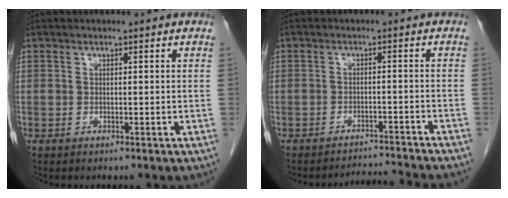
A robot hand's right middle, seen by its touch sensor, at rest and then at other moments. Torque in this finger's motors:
{"motor_torque": [-0.39, -0.23, -0.06, -0.01]}